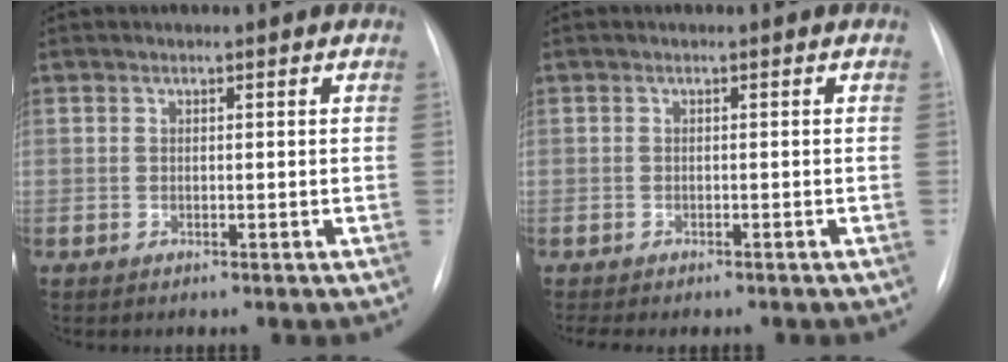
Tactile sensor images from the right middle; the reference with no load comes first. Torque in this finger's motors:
{"motor_torque": [0.28, -0.43, 0.03, 0.00]}